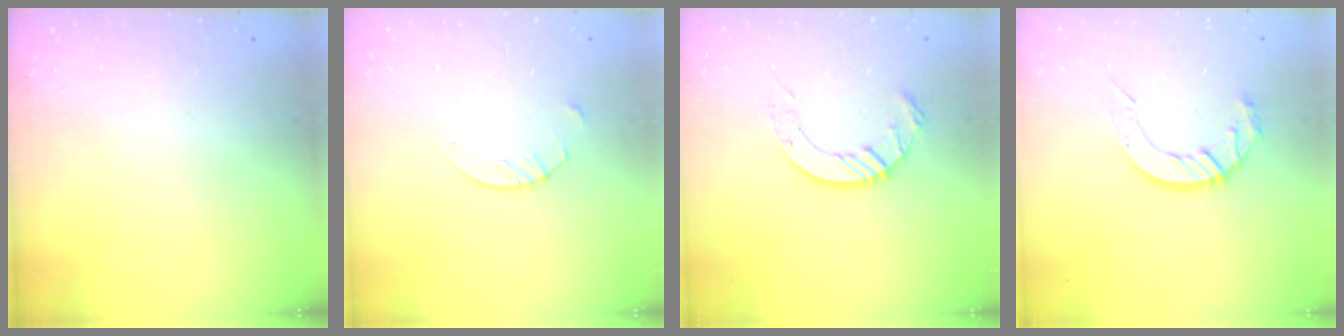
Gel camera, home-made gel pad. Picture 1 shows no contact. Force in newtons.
{"total": 2.7, "press": 2.7, "slide": 0.2}
{"total": 8.8, "press": 8.8, "slide": 0.9}
{"total": 9.8, "press": 9.8, "slide": 0.9}